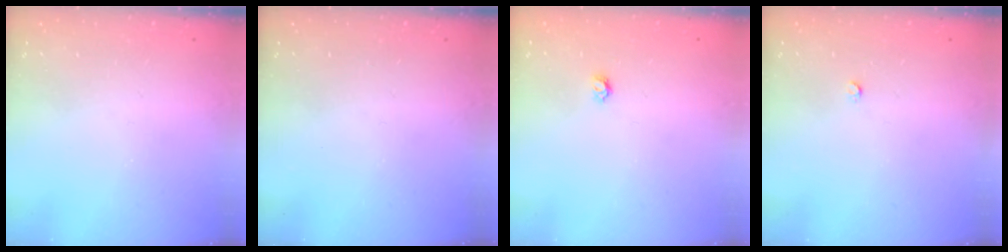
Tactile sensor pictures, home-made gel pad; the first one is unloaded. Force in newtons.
{"total": 0.0}
{"total": 3.3, "press": 3.3, "slide": 0.3}
{"total": 2.2, "press": 2.2, "slide": 0.3}